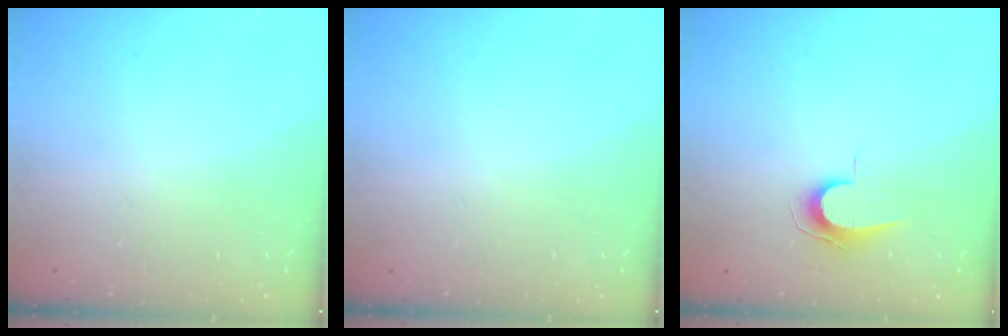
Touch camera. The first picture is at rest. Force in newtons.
{"total": 0.0}
{"total": 7.1, "press": 7.0, "slide": 0.7}